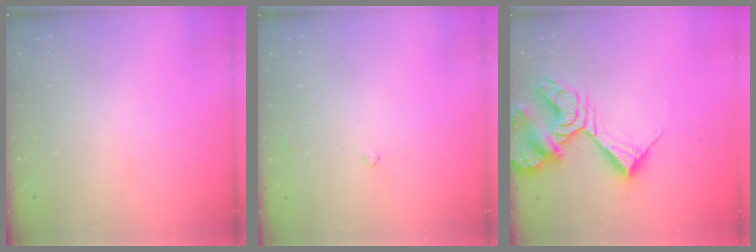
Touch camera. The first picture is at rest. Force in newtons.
{"total": 2.8, "press": 2.7, "slide": 0.4}
{"total": 13.3, "press": 13.2, "slide": 1.5}